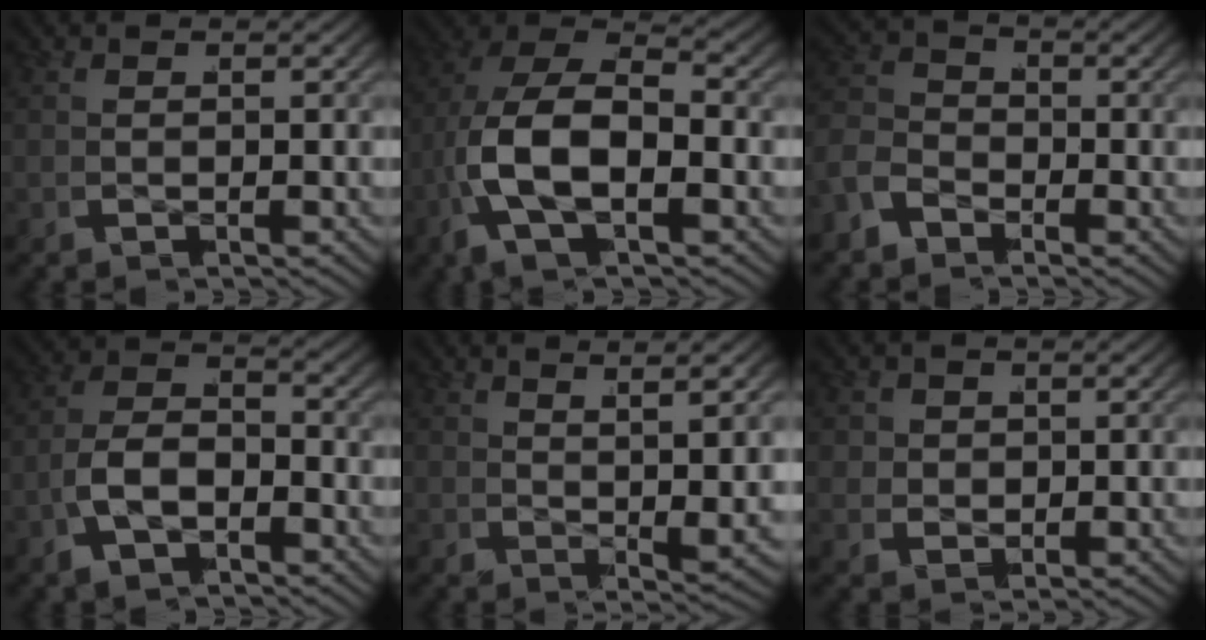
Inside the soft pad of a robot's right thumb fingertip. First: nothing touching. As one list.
[{"total": 11.5, "force": [0.0, 7.0, 9.2], "torque": [-0.211, -0.021, 0.002]}, {"total": 3.4, "force": [-1.7, 2.7, 1.1], "torque": [-0.026, -0.008, -0.035]}, {"total": 5.2, "force": [-1.4, 3.3, 3.8], "torque": [-0.087, -0.014, -0.022]}, {"total": 3.0, "force": [1.6, -0.9, 2.4], "torque": [-0.031, 0.011, 0.030]}, {"total": 1.6, "force": [0.5, 1.4, 0.6], "torque": [-0.016, -0.009, 0.019]}]